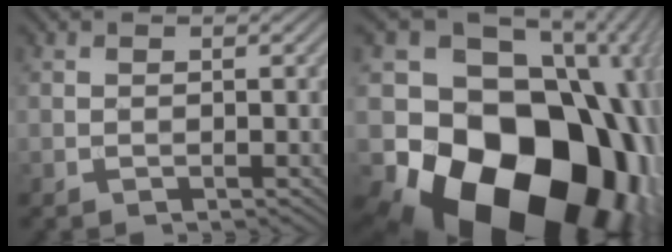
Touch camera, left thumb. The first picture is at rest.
{"total": 22.5, "force": [-5.9, 17.1, 13.4], "torque": [-0.243, -0.052, -0.072]}